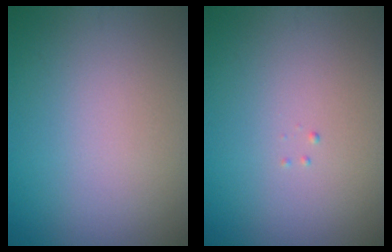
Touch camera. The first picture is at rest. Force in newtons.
{"total": 0.0}